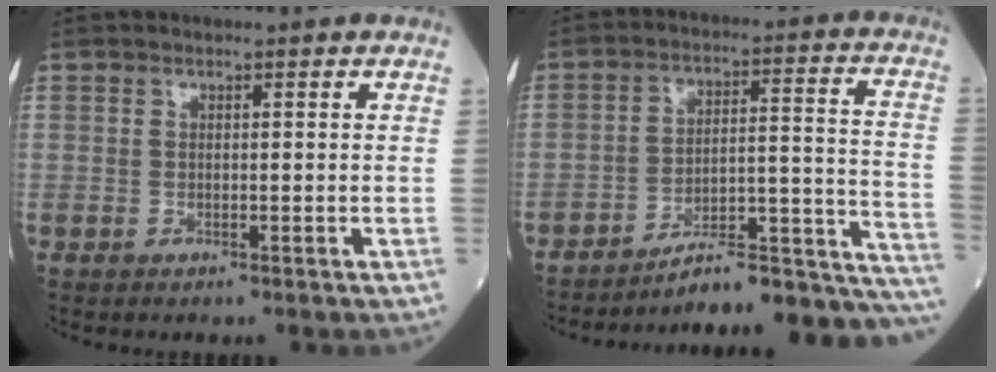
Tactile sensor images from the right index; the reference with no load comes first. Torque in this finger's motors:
{"motor_torque": [1.00, -1.14, 0.54, 0.09]}